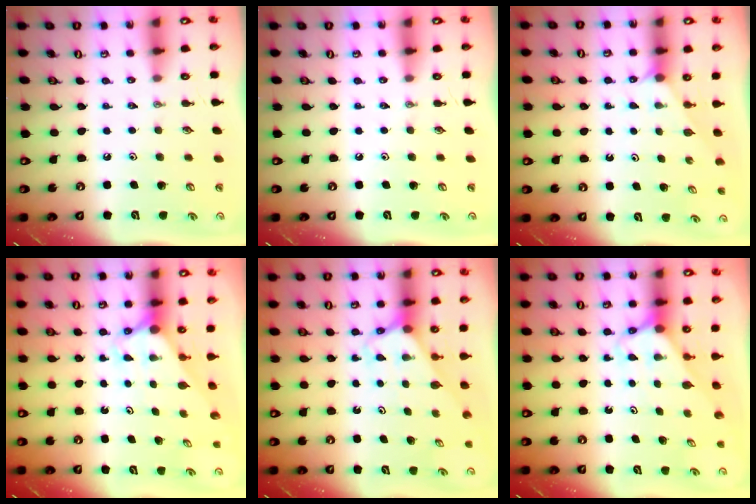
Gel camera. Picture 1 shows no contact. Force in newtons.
{"total": 0.0}
{"total": 1.4, "press": 1.4, "slide": 0.2}
{"total": 2.7, "press": 2.7, "slide": 0.0}
{"total": 2.6, "press": 2.6, "slide": 0.1}
{"total": 2.6, "press": 2.6, "slide": 0.1}